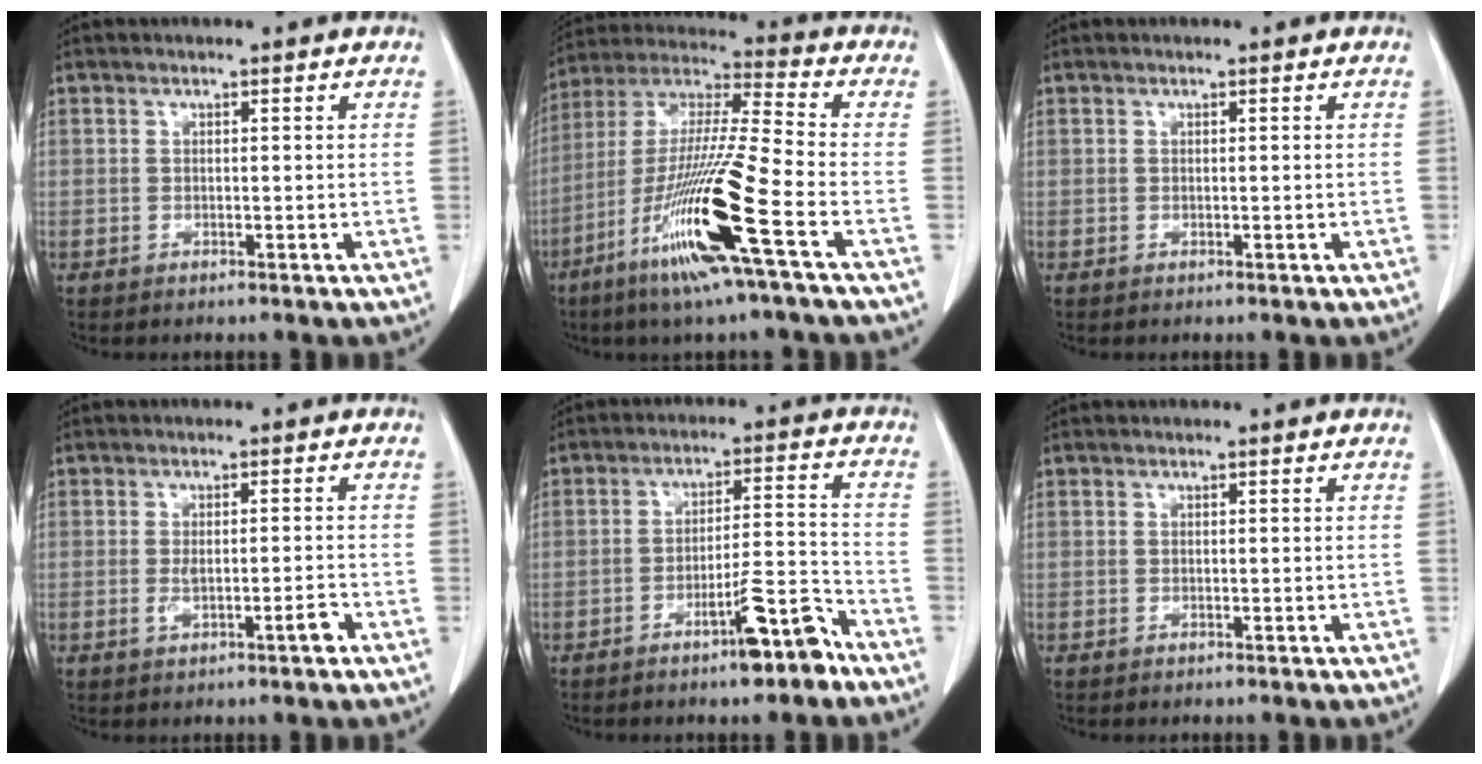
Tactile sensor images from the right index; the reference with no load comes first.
{"total": 17.7, "force": [-7.8, -0.8, 15.9], "torque": [-0.335, -0.032, -0.155]}
{"total": 0.0}
{"total": 3.4, "force": [-1.3, 0.6, 3.1], "torque": [-0.055, 0.001, -0.019]}
{"total": 8.1, "force": [-5.4, 0.9, 6.0], "torque": [-0.090, 0.014, -0.083]}
{"total": 0.0}